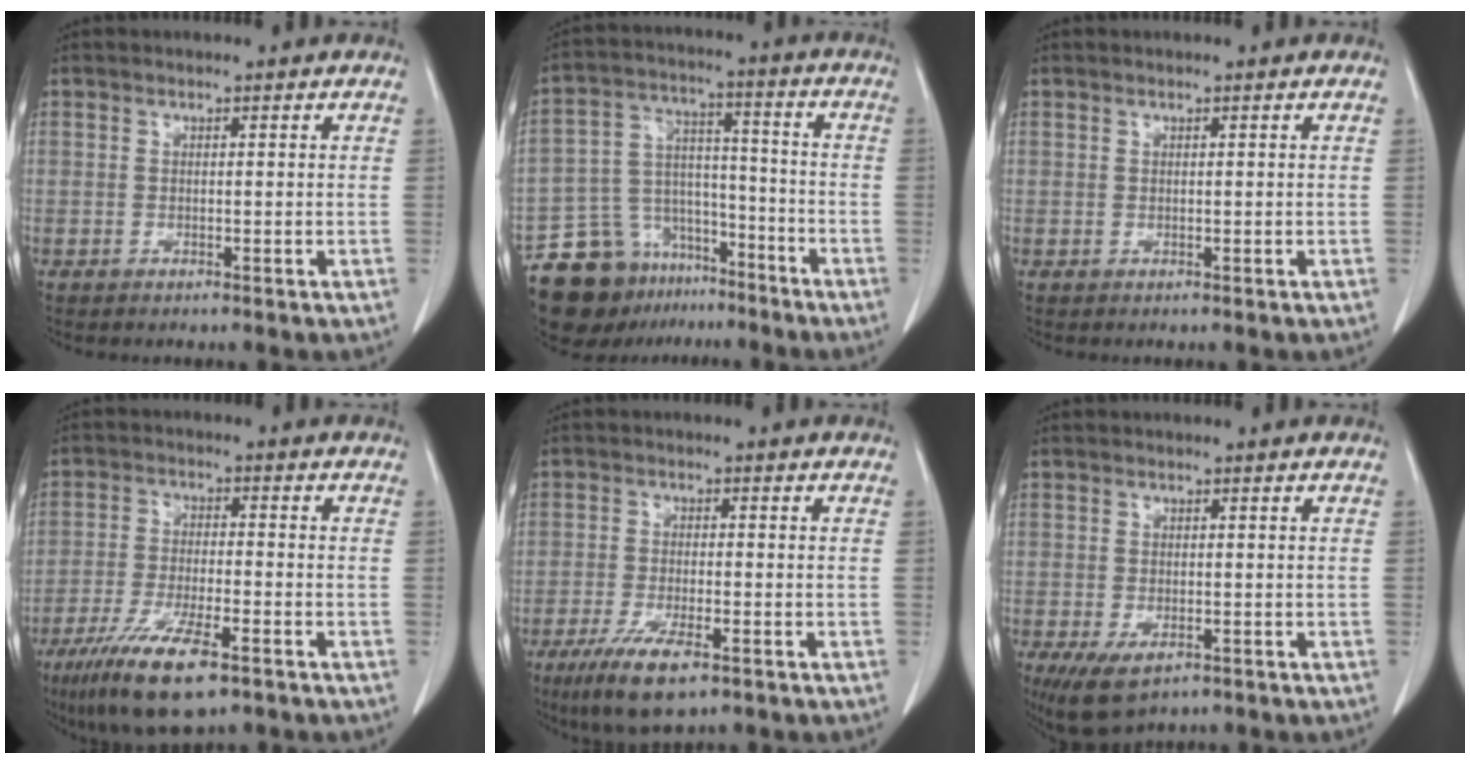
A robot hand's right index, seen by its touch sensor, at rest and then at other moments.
{"total": 14.7, "force": [-10.7, 8.9, 4.9], "torque": [-0.086, 0.053, -0.179]}
{"total": 0.0}
{"total": 11.4, "force": [-7.0, 2.6, 8.6], "torque": [-0.160, -0.023, -0.120]}
{"total": 7.7, "force": [-4.5, 2.2, 5.8], "torque": [-0.109, -0.015, -0.076]}
{"total": 6.3, "force": [-3.6, 3.2, 4.1], "torque": [-0.071, -0.012, -0.057]}